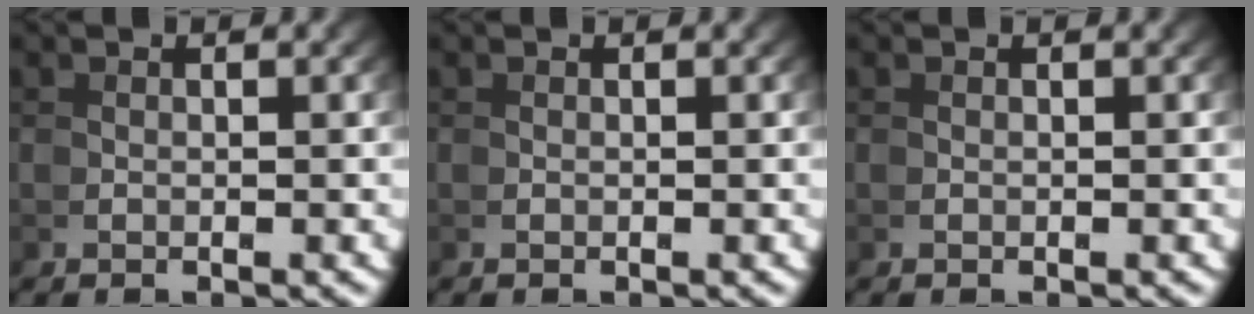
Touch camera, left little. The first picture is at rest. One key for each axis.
{"total": 0.0}
{"total": 0.0}